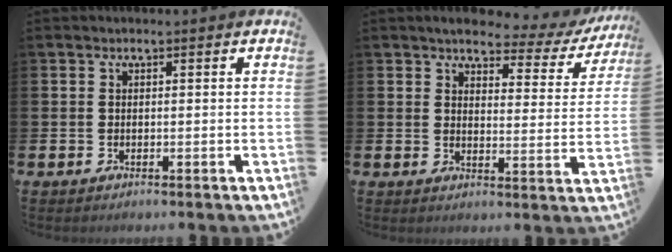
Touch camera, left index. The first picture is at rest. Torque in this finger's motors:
{"motor_torque": [1.14, -1.00, 0.53, 0.08]}